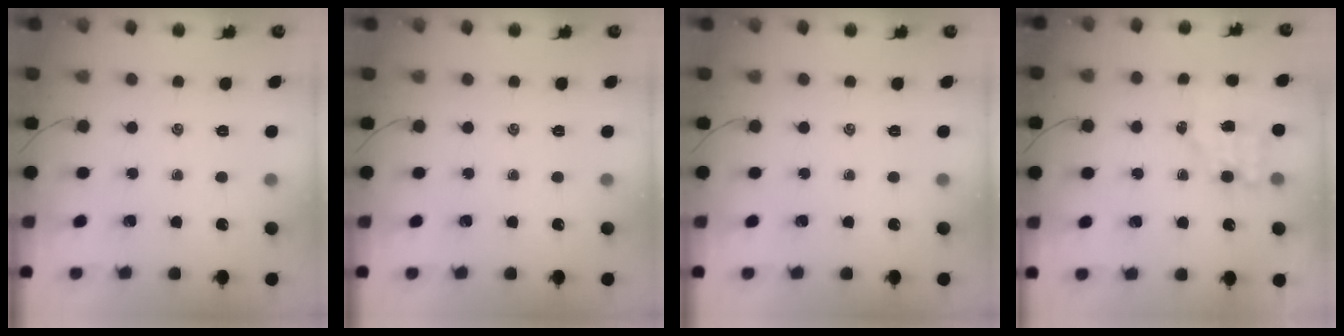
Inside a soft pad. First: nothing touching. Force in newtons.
{"total": 0.0}
{"total": 0.0}
{"total": 5.3, "press": 5.2, "slide": 0.7}